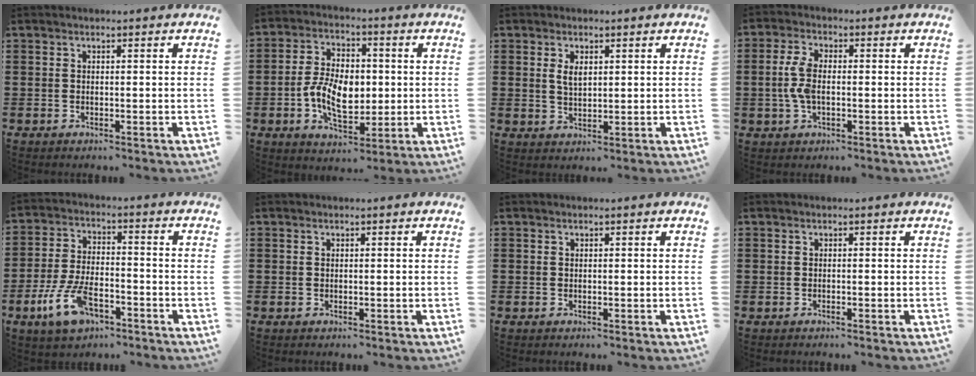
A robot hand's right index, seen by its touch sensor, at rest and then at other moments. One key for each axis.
{"total": 8.8, "fx": -0.9, "fy": 5.5, "fz": 6.8, "tx": -0.137, "ty": 0.008, "tz": -0.021}
{"total": 2.6, "fx": 0.9, "fy": 1.3, "fz": 2.1, "tx": -0.037, "ty": 0.001, "tz": 0.013}
{"total": 5.4, "fx": -0.2, "fy": 2.7, "fz": 4.6, "tx": -0.116, "ty": -0.002, "tz": -0.013}
{"total": 8.9, "fx": -4.6, "fy": 3.9, "fz": 6.4, "tx": -0.149, "ty": -0.003, "tz": -0.087}
{"total": 0.0}
{"total": 0.0}
{"total": 0.0}